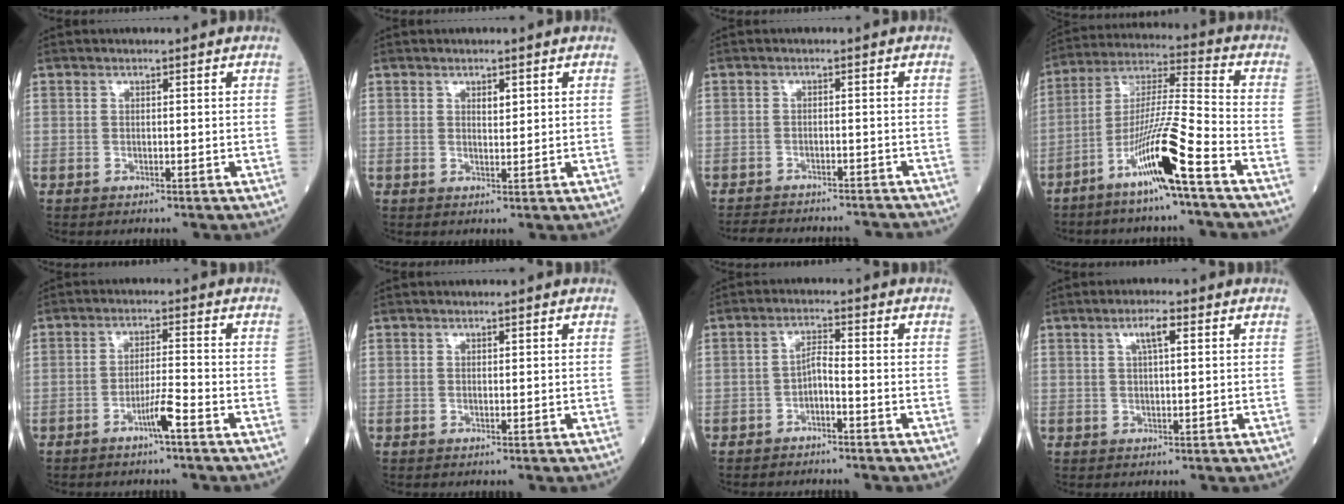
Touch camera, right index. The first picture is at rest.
{"total": 1.5, "force": [0.7, 0.6, 1.1], "torque": [-0.017, -0.001, 0.012]}
{"total": 12.1, "force": [-11.3, 2.7, 3.4], "torque": [-0.064, 0.001, -0.139]}
{"total": 13.0, "force": [-7.2, -1.1, 10.8], "torque": [-0.210, -0.013, -0.139]}
{"total": 3.9, "force": [-2.4, -0.5, 3.0], "torque": [-0.055, -0.003, -0.046]}
{"total": 0.0}
{"total": 2.4, "force": [-1.5, 0.4, 1.8], "torque": [-0.033, 0.005, -0.029]}
{"total": 3.3, "force": [1.4, 0.5, 2.9], "torque": [-0.056, 0.005, 0.024]}